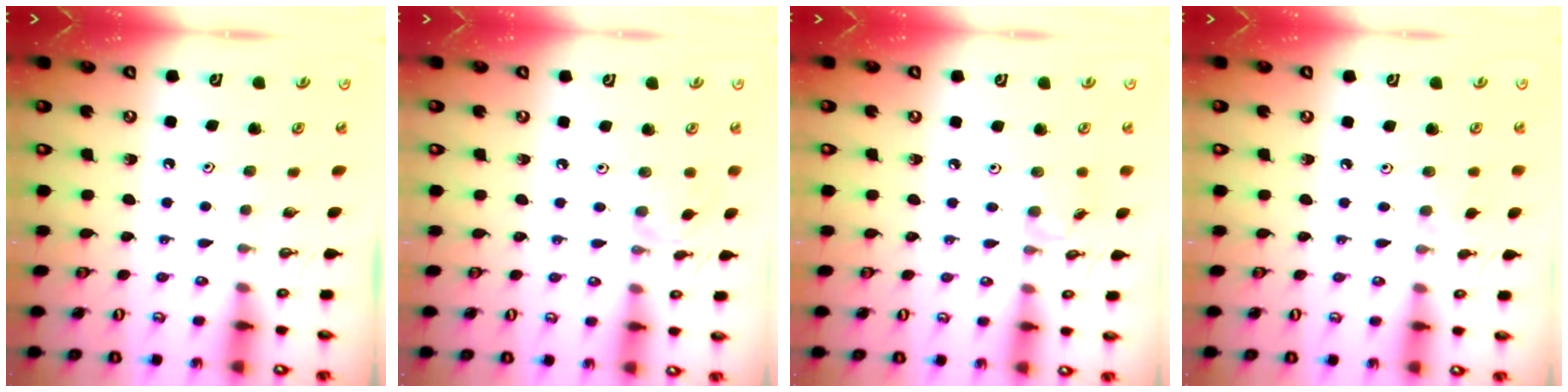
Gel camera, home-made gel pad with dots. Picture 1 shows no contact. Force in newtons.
{"total": 2.4, "press": 2.4, "slide": 0.5}
{"total": 1.8, "press": 1.8, "slide": 0.4}
{"total": 1.9, "press": 1.9, "slide": 0.5}